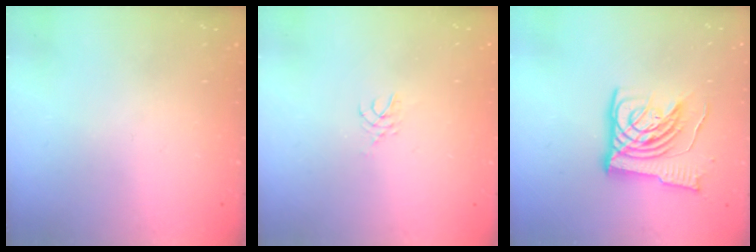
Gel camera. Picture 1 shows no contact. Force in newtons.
{"total": 4.1, "press": 4.0, "slide": 0.5}
{"total": 12.4, "press": 12.2, "slide": 2.0}